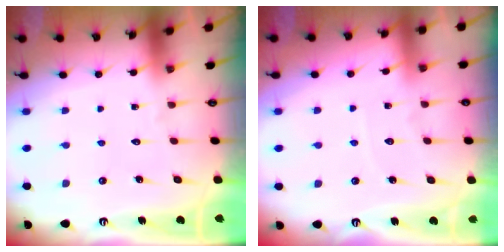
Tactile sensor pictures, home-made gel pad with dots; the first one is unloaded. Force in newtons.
{"total": 3.2, "press": 3.2, "slide": 0.4}